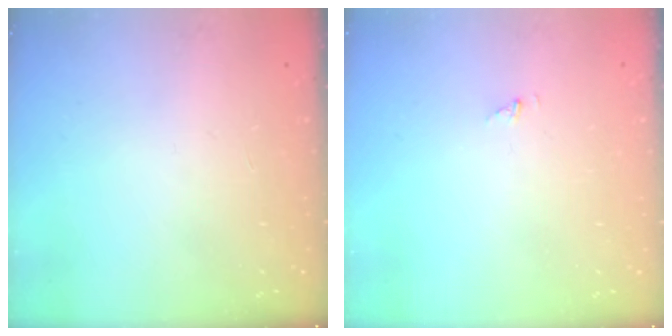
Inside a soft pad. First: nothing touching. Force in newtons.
{"total": 0.7, "press": 0.7, "slide": 0.0}